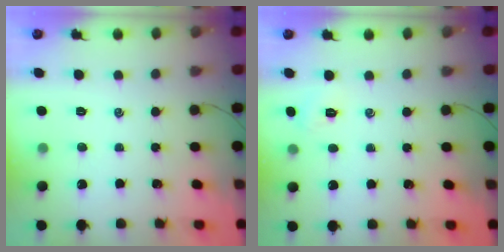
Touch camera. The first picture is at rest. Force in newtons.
{"total": 2.6, "press": 2.4, "slide": 0.8}